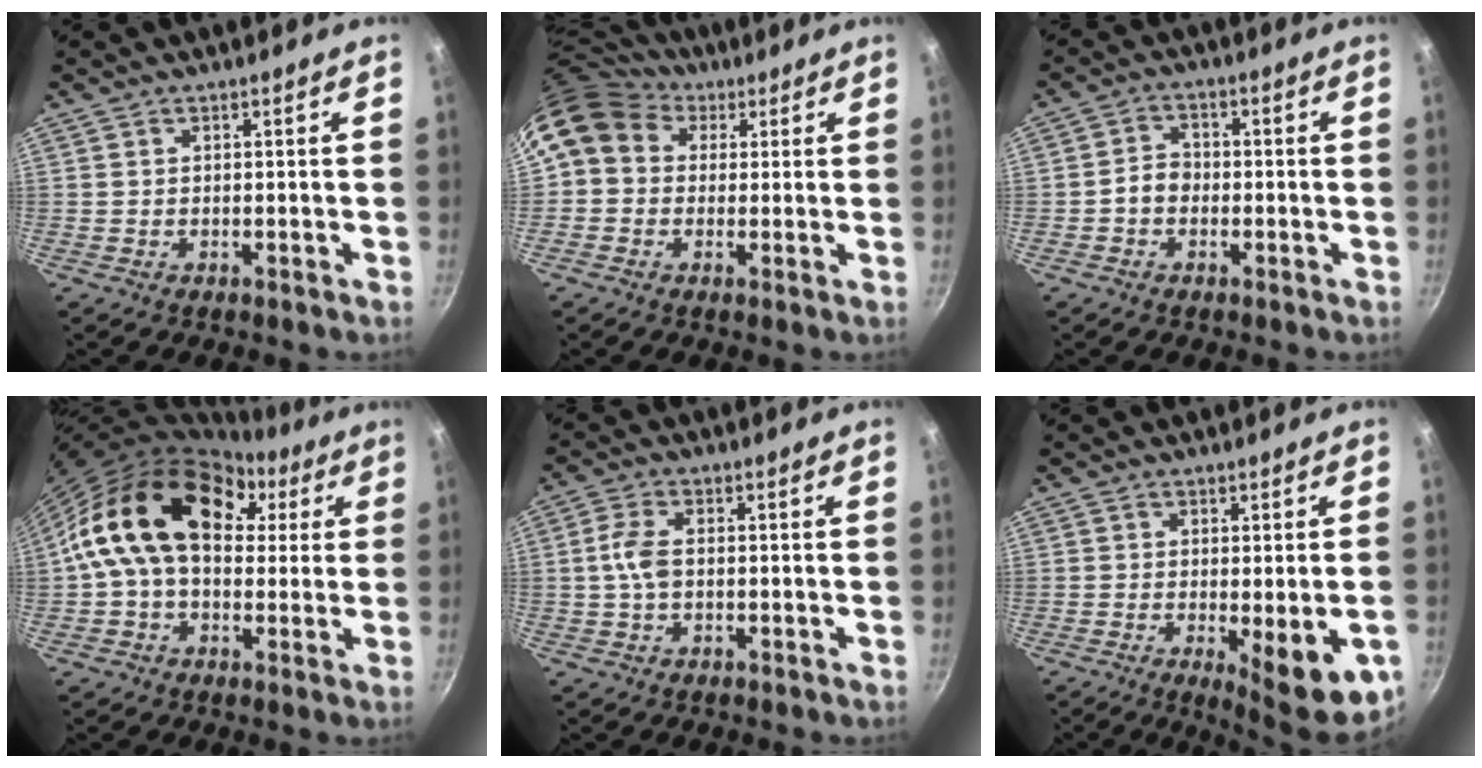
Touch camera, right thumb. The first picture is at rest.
{"total": 10.6, "force": [3.5, 8.5, 5.3], "torque": [-0.082, 0.014, 0.044]}
{"total": 3.6, "force": [-1.0, 3.0, 1.9], "torque": [-0.015, 0.020, -0.022]}
{"total": 21.0, "force": [4.8, 14.1, 14.8], "torque": [-0.218, 0.030, 0.065]}
{"total": 4.9, "force": [-0.1, 2.8, 4.0], "torque": [-0.085, 0.013, -0.006]}
{"total": 11.9, "force": [-3.6, 3.3, 10.9], "torque": [-0.128, -0.007, -0.038]}